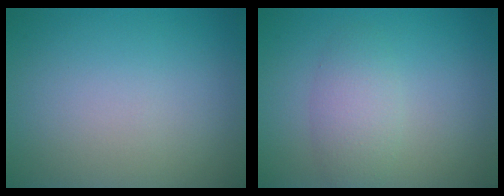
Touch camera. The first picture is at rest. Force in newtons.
{"total": 2.8, "press": 2.8, "slide": 0.2}